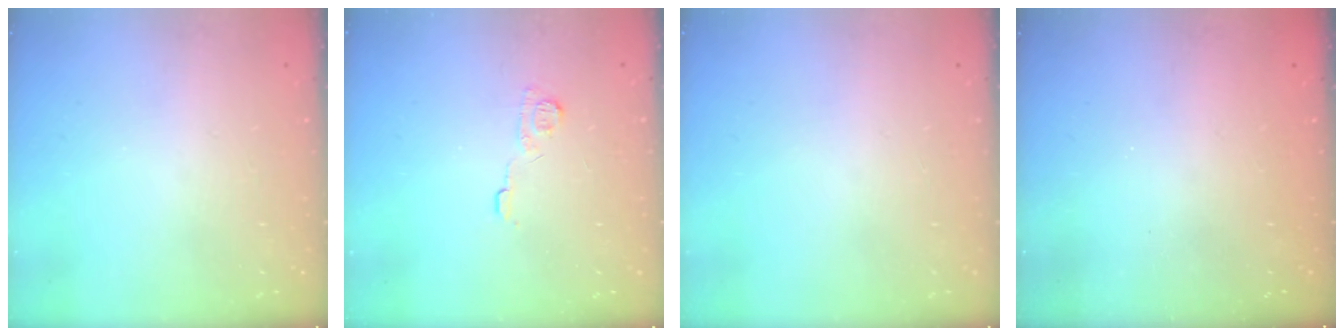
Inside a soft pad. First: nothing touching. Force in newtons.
{"total": 6.2, "press": 6.2, "slide": 0.7}
{"total": 0.0}
{"total": 2.4, "press": 2.3, "slide": 0.7}